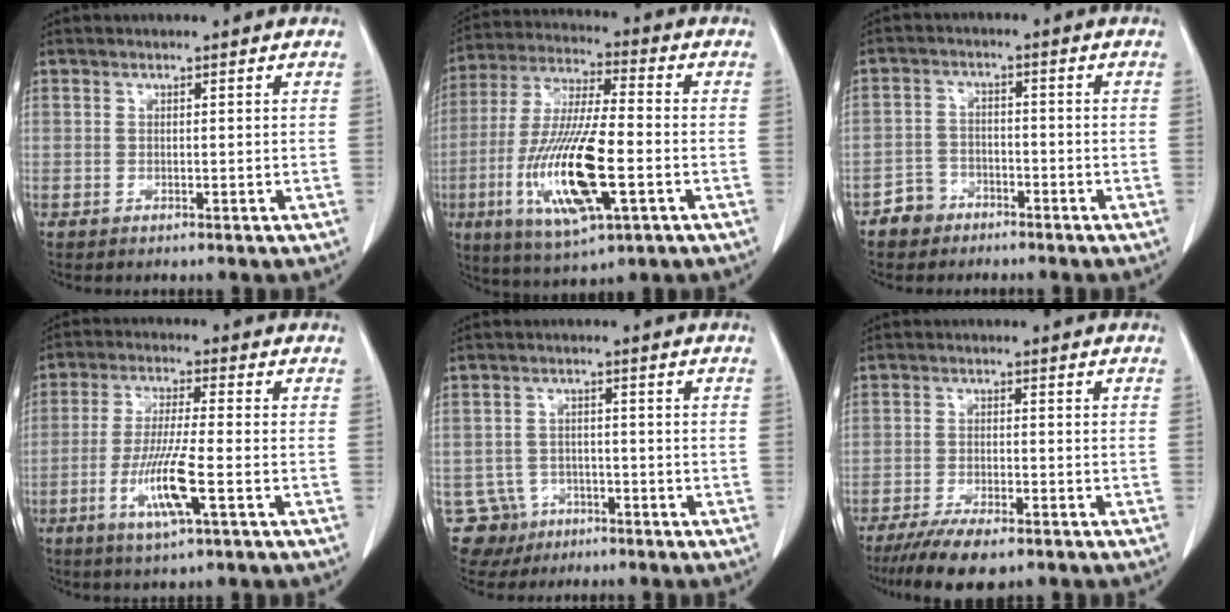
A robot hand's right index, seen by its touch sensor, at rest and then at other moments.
{"total": 16.9, "force": [-4.8, 3.5, 15.9], "torque": [-0.327, -0.018, -0.082]}
{"total": 4.1, "force": [-2.9, 2.9, 0.1], "torque": [-0.002, 0.011, -0.053]}
{"total": 9.2, "force": [-3.2, 0.3, 8.7], "torque": [-0.172, -0.014, -0.061]}
{"total": 6.0, "force": [-3.2, 5.1, 0.1], "torque": [-0.002, 0.008, -0.047]}
{"total": 8.0, "force": [-6.0, 2.0, 4.9], "torque": [-0.080, -0.015, -0.096]}